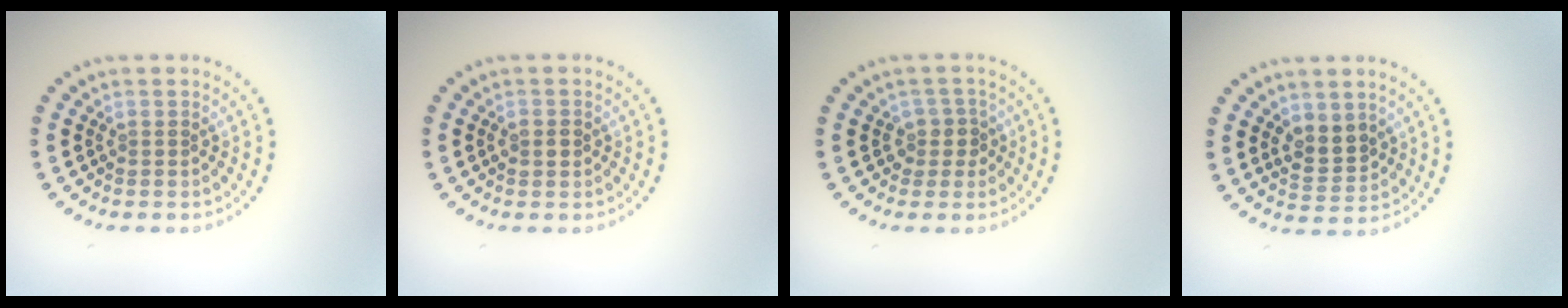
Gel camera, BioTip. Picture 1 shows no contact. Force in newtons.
{"total": 1.6, "press": 1.6, "slide": 0.1}
{"total": 1.9, "press": 1.6, "slide": 1.1}
{"total": 2.7, "press": 2.5, "slide": 0.9}